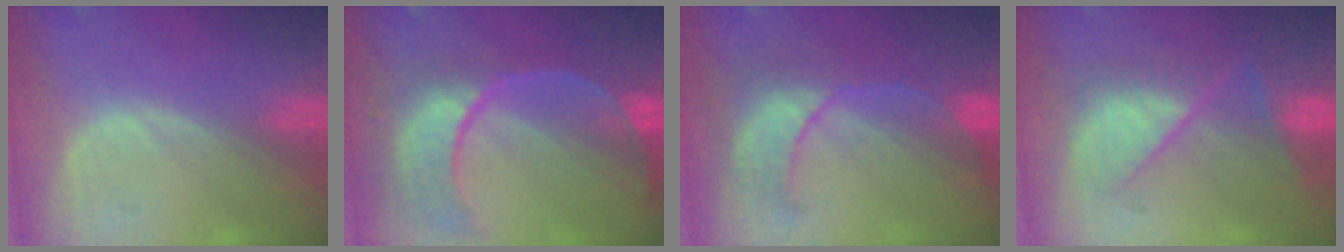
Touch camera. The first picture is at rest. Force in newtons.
{"total": 11.2, "press": 9.4, "slide": 6.1}
{"total": 8.1, "press": 8.0, "slide": 1.5}
{"total": 8.2, "press": 7.7, "slide": 2.9}